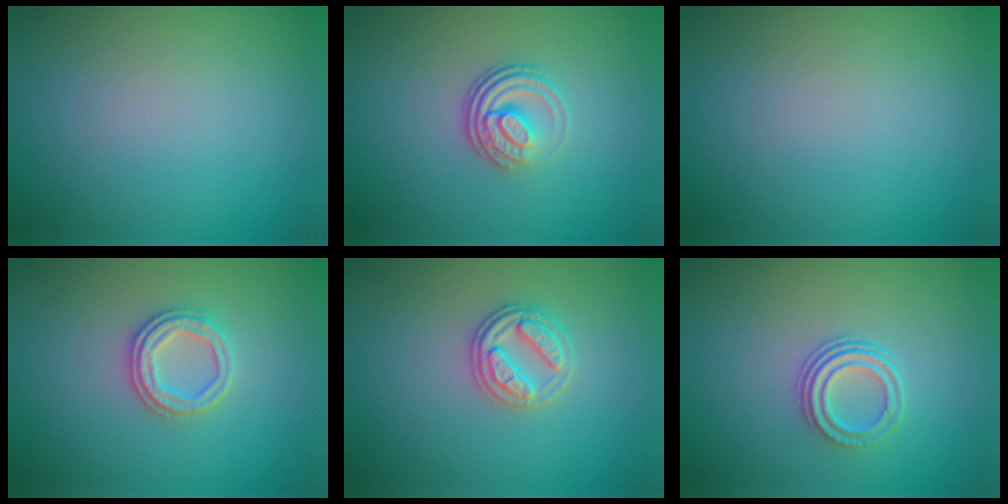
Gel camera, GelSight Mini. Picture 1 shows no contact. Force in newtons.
{"total": 3.7, "press": 2.5, "slide": 2.8}
{"total": 0.0}
{"total": 2.6, "press": 2.5, "slide": 0.7}
{"total": 2.6, "press": 2.6, "slide": 0.6}
{"total": 3.1, "press": 2.3, "slide": 2.1}